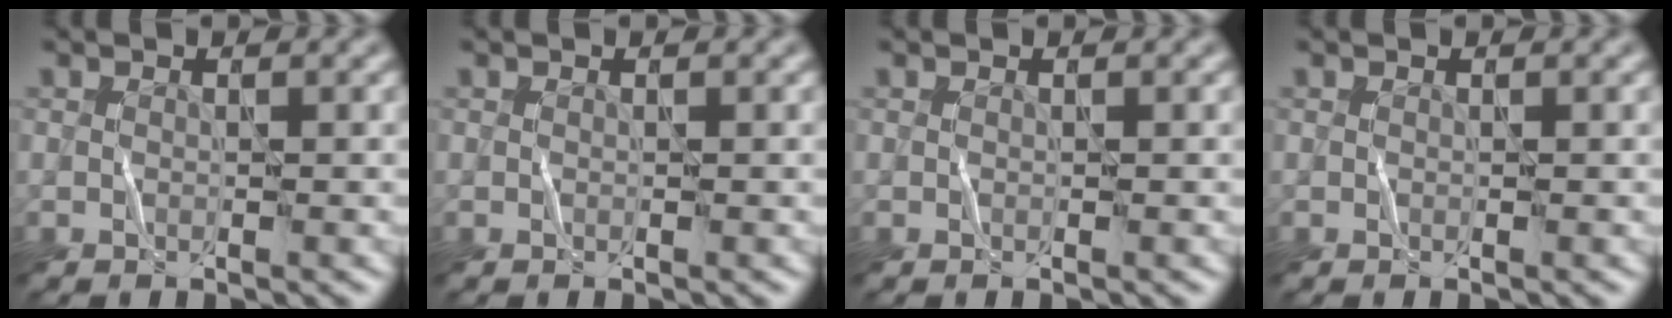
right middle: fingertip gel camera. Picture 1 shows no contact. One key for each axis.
{"total": 0.0}
{"total": 0.0}
{"total": 0.0}